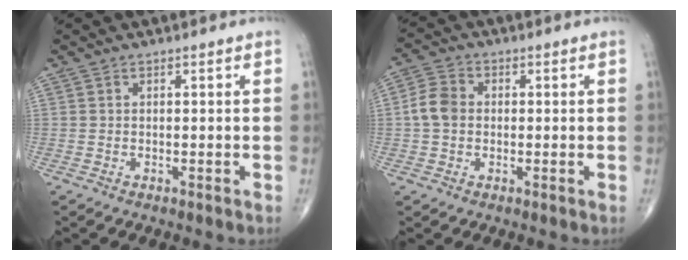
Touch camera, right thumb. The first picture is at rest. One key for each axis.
{"total": 5.4, "fx": -0.1, "fy": 4.3, "fz": 3.3, "tx": -0.061, "ty": 0.012, "tz": -0.009}